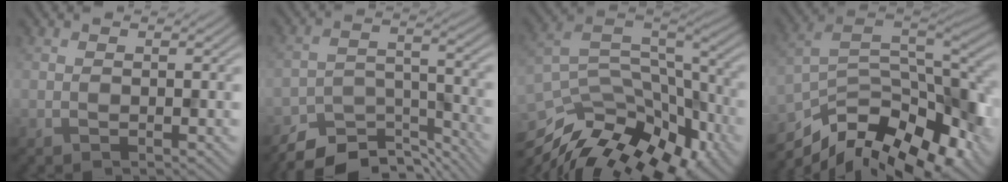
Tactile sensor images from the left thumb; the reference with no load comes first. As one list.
[{"total": 9.5, "force": [-8.4, 2.9, 3.2], "torque": [-0.049, -0.002, -0.143]}, {"total": 15.0, "force": [-10.3, 6.8, 8.5], "torque": [-0.205, -0.020, -0.163]}, {"total": 15.2, "force": [-9.1, 6.3, 10.4], "torque": [-0.206, -0.019, -0.149]}]